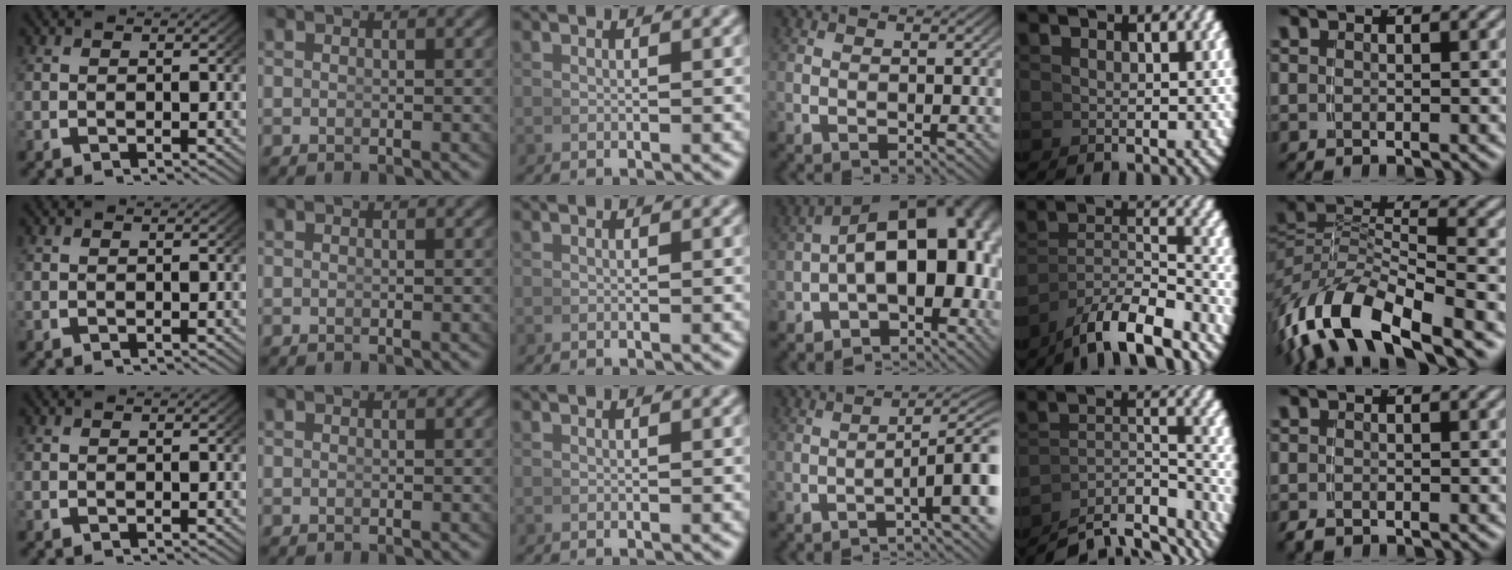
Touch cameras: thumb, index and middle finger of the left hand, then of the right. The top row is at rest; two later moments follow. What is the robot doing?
{"motion": "grasp_and_lifting", "object": "whiteboard"}